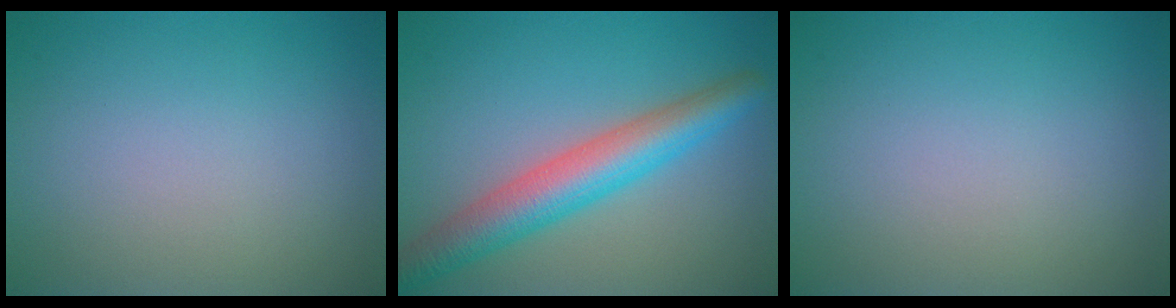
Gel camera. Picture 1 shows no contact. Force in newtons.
{"total": 6.1, "press": 6.1, "slide": 0.2}
{"total": 0.0}